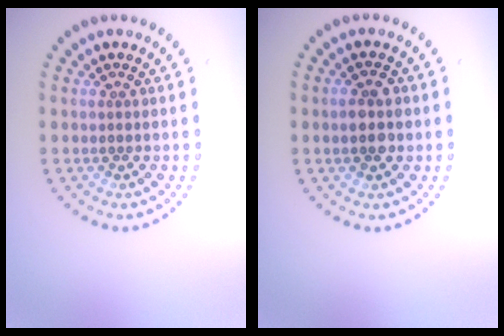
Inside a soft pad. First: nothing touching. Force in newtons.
{"total": 2.2, "press": 2.2, "slide": 0.1}